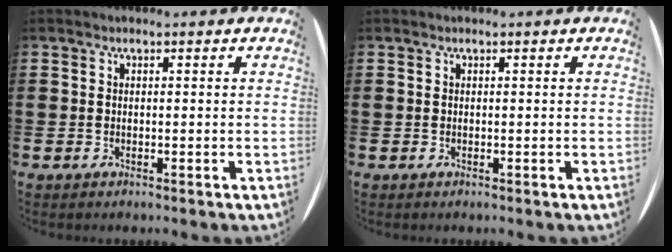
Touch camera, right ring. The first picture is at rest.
{"total": 0.0}